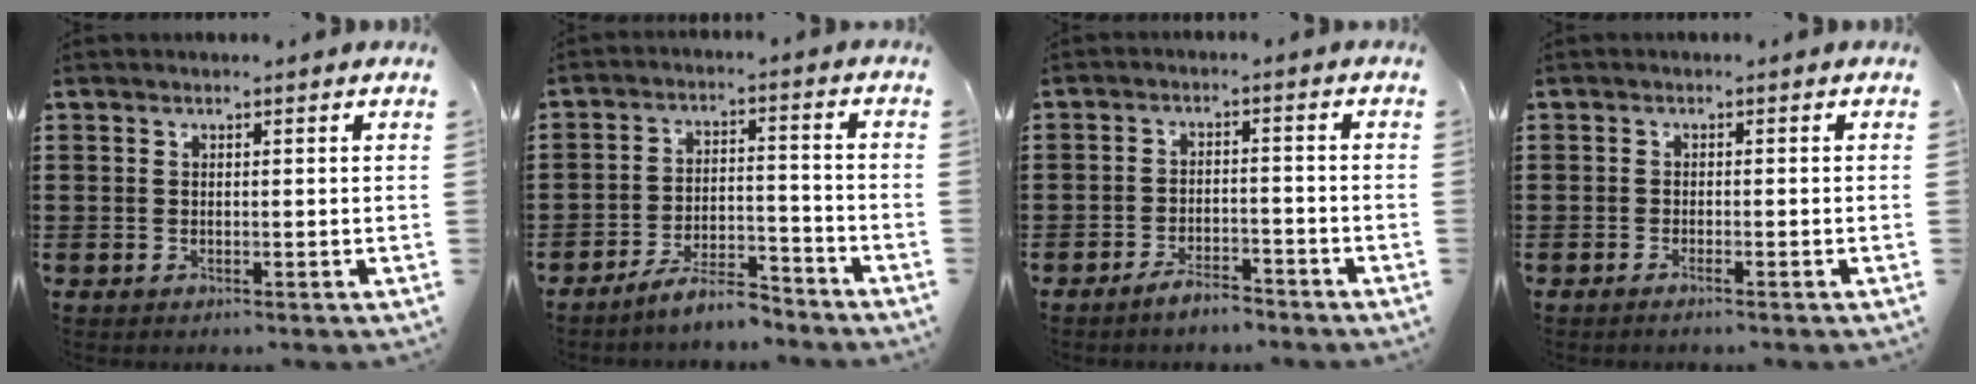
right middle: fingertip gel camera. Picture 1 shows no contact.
{"total": 6.5, "force": [-6.0, 0.9, 2.1], "torque": [-0.035, 0.008, -0.114]}
{"total": 3.6, "force": [-3.4, 0.8, 1.0], "torque": [-0.017, 0.010, -0.067]}
{"total": 0.7, "force": [-0.6, 0.0, 0.5], "torque": [-0.009, -0.002, -0.011]}